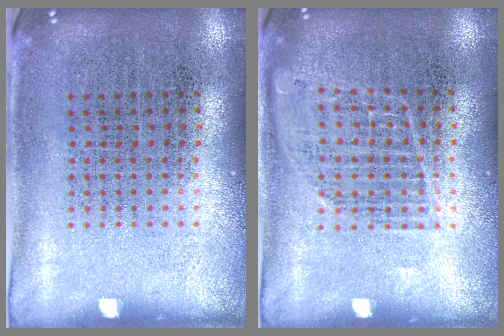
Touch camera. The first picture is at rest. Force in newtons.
{"total": 1.0, "press": 1.0, "slide": 0.3}